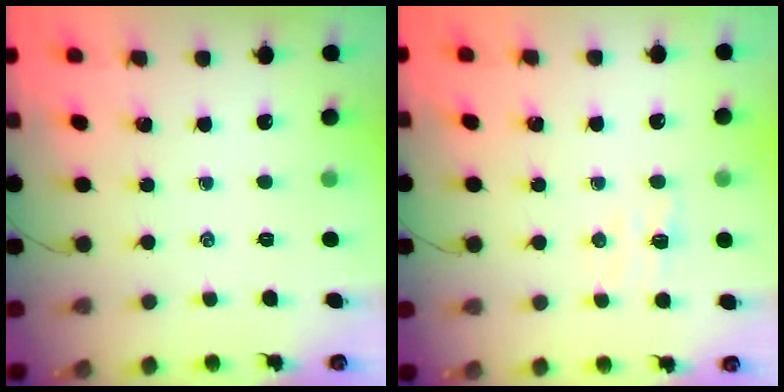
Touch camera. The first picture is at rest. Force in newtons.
{"total": 5.0, "press": 4.8, "slide": 1.0}